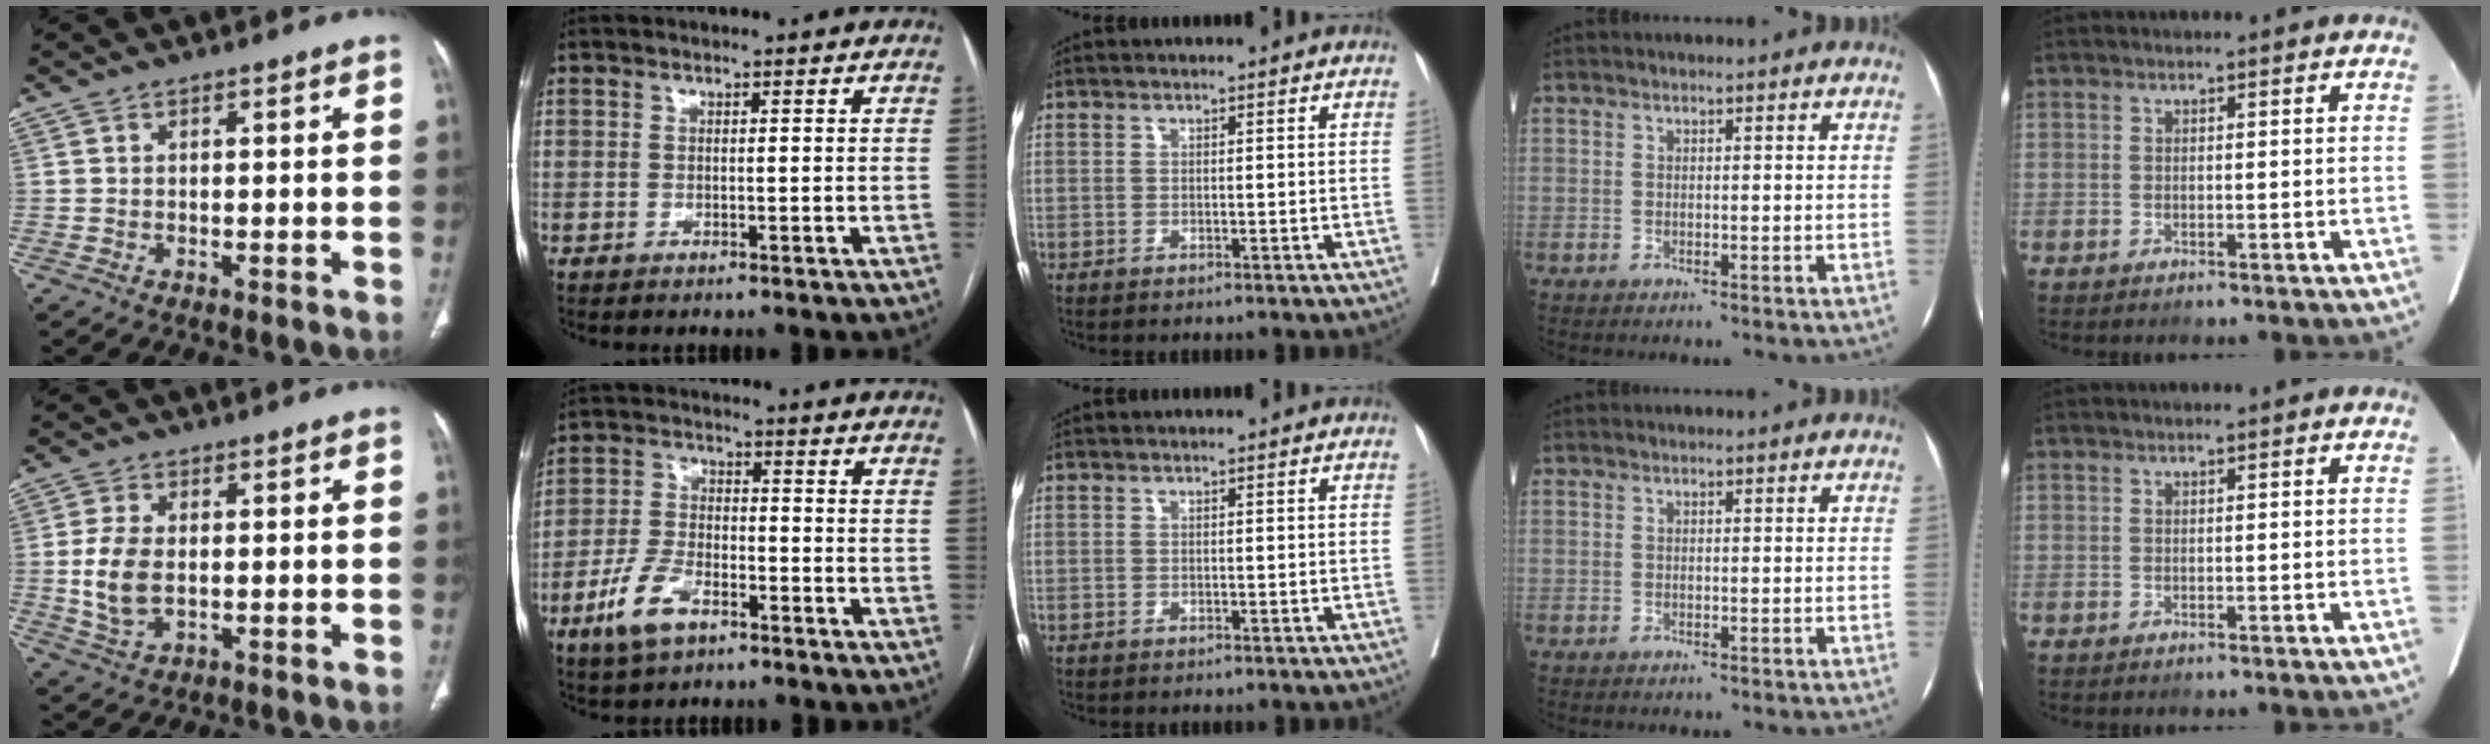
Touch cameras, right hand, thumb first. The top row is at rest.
{"thumb": {"total": 7.4, "force": [-0.2, 4.2, 6.0], "torque": [-0.130, -0.004, 0.001]}, "index": {"total": 8.2, "force": [-4.9, 3.8, 5.4], "torque": [-0.126, 0.001, -0.093]}}